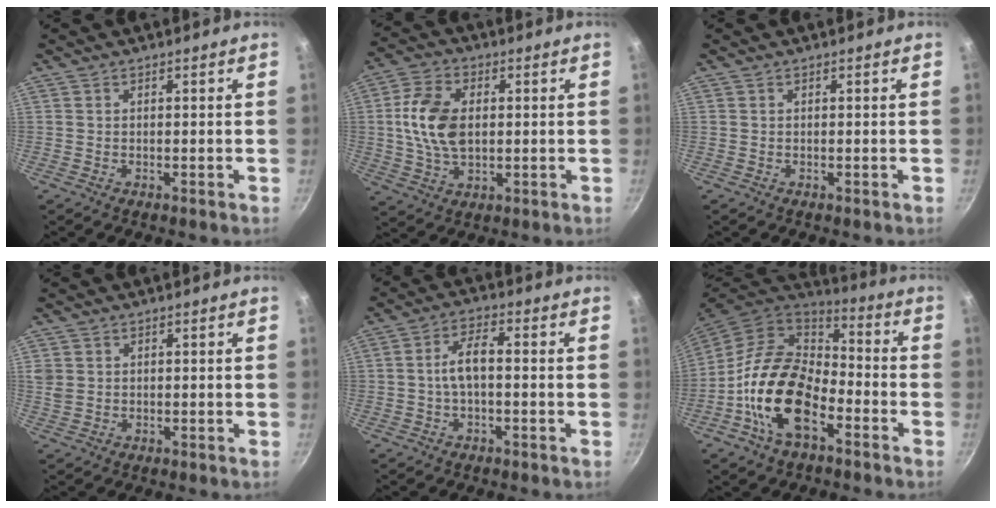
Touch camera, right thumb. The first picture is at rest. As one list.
[{"total": 11.6, "force": [0.9, 7.4, 8.8], "torque": [-0.158, 0.008, 0.013]}, {"total": 0.0}, {"total": 2.9, "force": [0.7, 2.4, 1.4], "torque": [-0.024, -0.001, 0.018]}, {"total": 5.6, "force": [-0.7, 2.4, 5.0], "torque": [-0.095, 0.029, -0.017]}, {"total": 18.2, "force": [-6.7, 10.6, 13.1], "torque": [-0.218, 0.046, -0.139]}]